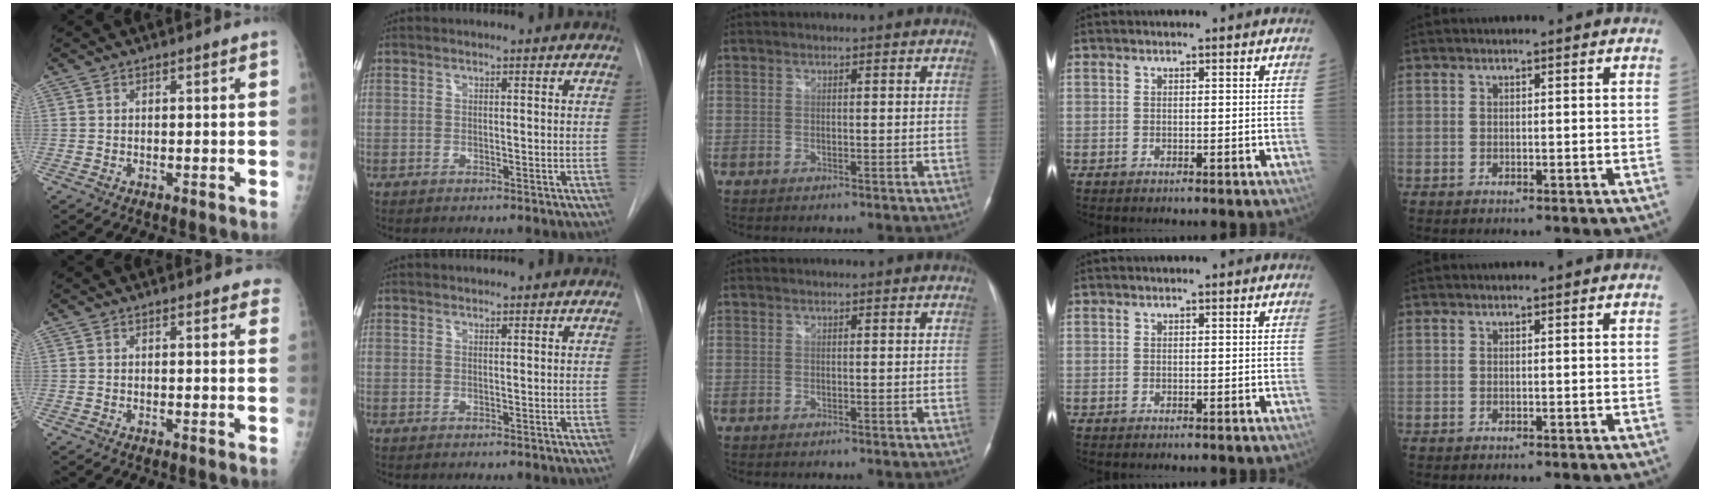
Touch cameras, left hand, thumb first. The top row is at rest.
{"thumb": {"total": 2.7, "force": [2.4, 1.0, 0.7], "torque": [0.016, -0.007, 0.011]}, "index": {"total": 1.3, "force": [1.3, 0.1, 0.1], "torque": [-0.005, 0.017, 0.026]}}